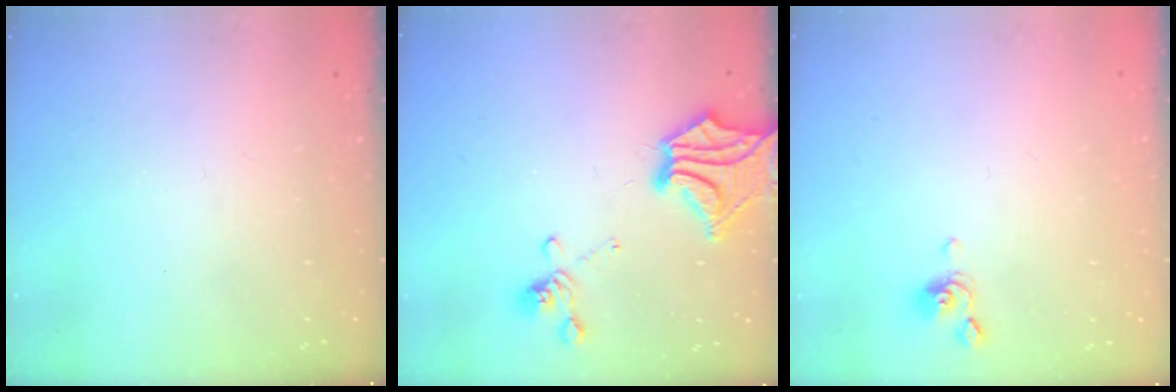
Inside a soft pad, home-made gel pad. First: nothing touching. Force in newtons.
{"total": 4.6, "press": 3.6, "slide": 2.9}
{"total": 1.9, "press": 1.8, "slide": 0.6}